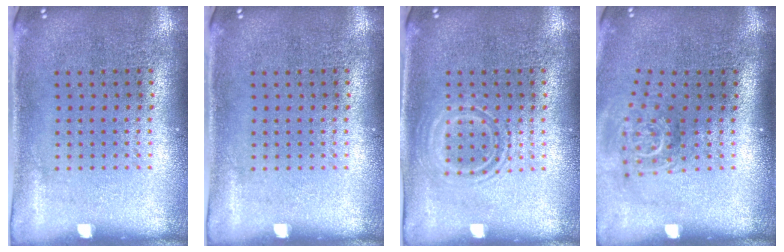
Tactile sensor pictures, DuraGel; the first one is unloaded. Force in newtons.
{"total": 0.0}
{"total": 1.1, "press": 1.0, "slide": 0.2}
{"total": 1.8, "press": 1.3, "slide": 1.2}